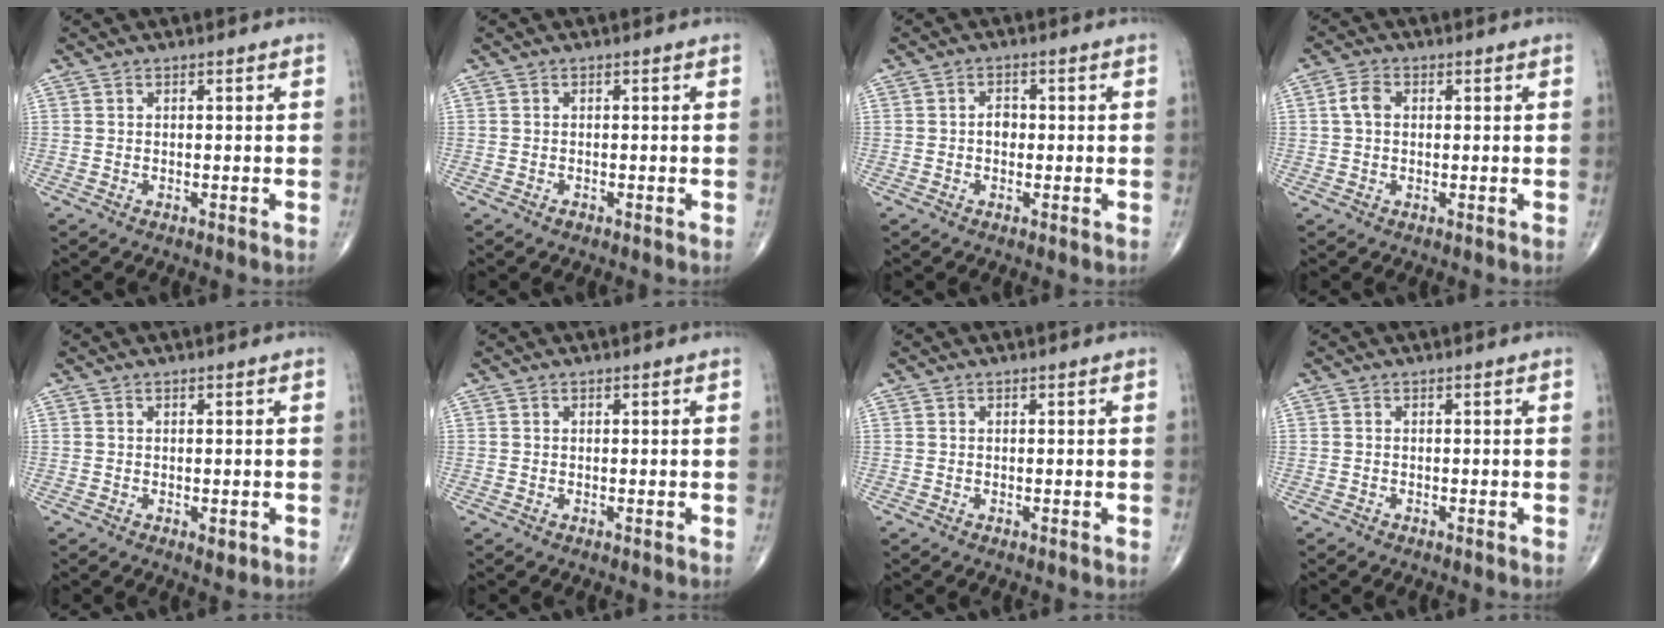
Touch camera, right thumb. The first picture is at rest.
{"total": 0.7, "force": [-0.5, 0.4, 0.3], "torque": [-0.003, 0.000, -0.009]}
{"total": 2.1, "force": [-0.2, 1.6, 1.4], "torque": [-0.012, 0.006, -0.007]}
{"total": 3.3, "force": [0.4, 2.3, 2.3], "torque": [-0.047, 0.008, 0.005]}
{"total": 1.6, "force": [-0.3, 0.9, 1.3], "torque": [-0.014, -0.003, -0.003]}
{"total": 0.0}
{"total": 0.0}
{"total": 0.0}